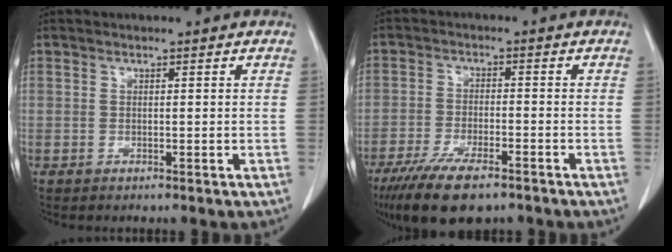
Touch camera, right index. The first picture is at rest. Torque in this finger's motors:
{"motor_torque": [-0.23, -0.16, -0.03, -0.03]}